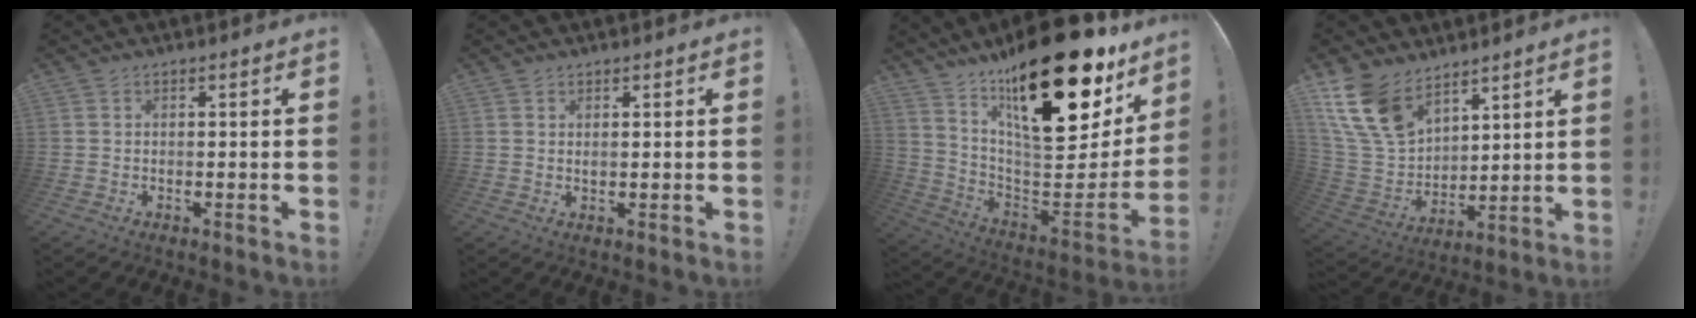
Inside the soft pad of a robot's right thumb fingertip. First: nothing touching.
{"total": 0.9, "force": [0.6, 0.5, 0.4], "torque": [-0.002, -0.004, 0.011]}
{"total": 29.8, "force": [16.2, 11.8, 22.0], "torque": [-0.316, -0.105, 0.288]}
{"total": 16.0, "force": [10.9, 9.0, 7.5], "torque": [-0.160, -0.062, 0.213]}